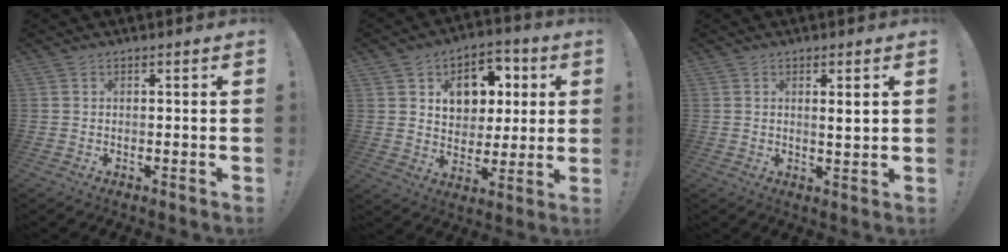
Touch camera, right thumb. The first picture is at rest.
{"total": 12.0, "force": [4.2, 9.6, 5.8], "torque": [-0.067, -0.019, 0.083]}
{"total": 3.0, "force": [1.1, 0.2, 2.8], "torque": [-0.039, -0.010, 0.014]}